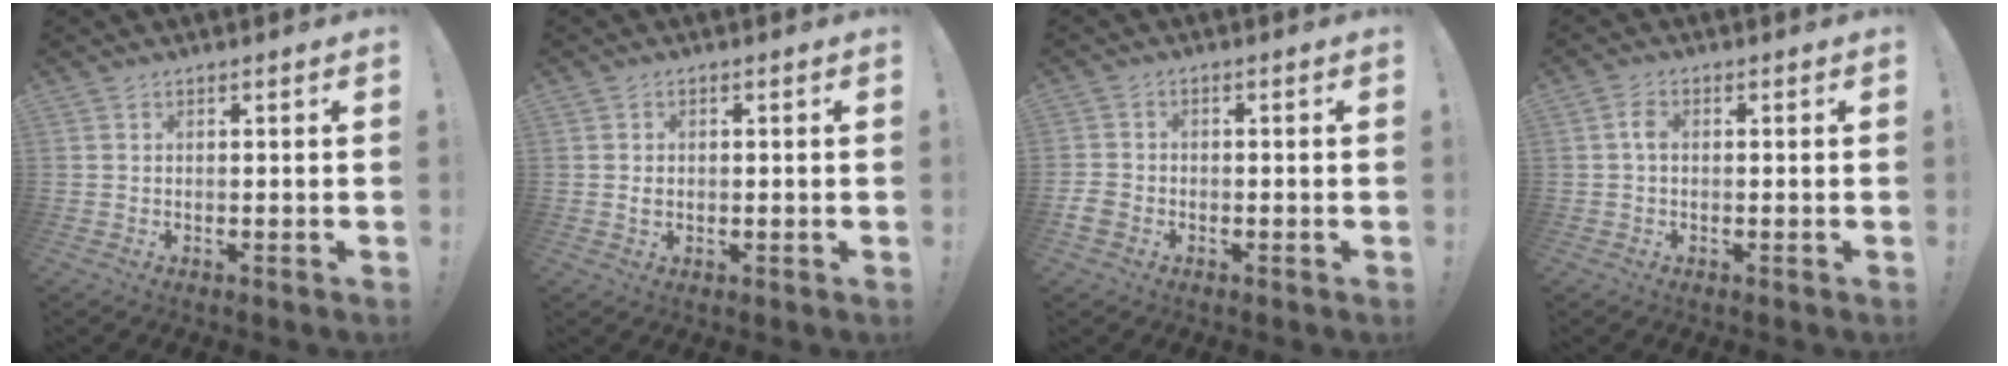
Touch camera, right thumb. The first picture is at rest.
{"total": 1.5, "force": [0.2, 1.4, 0.6], "torque": [-0.003, 0.002, 0.002]}
{"total": 4.4, "force": [-2.0, 3.2, 2.3], "torque": [-0.053, 0.004, -0.036]}
{"total": 2.7, "force": [-0.1, 1.6, 2.2], "torque": [-0.043, 0.010, -0.002]}